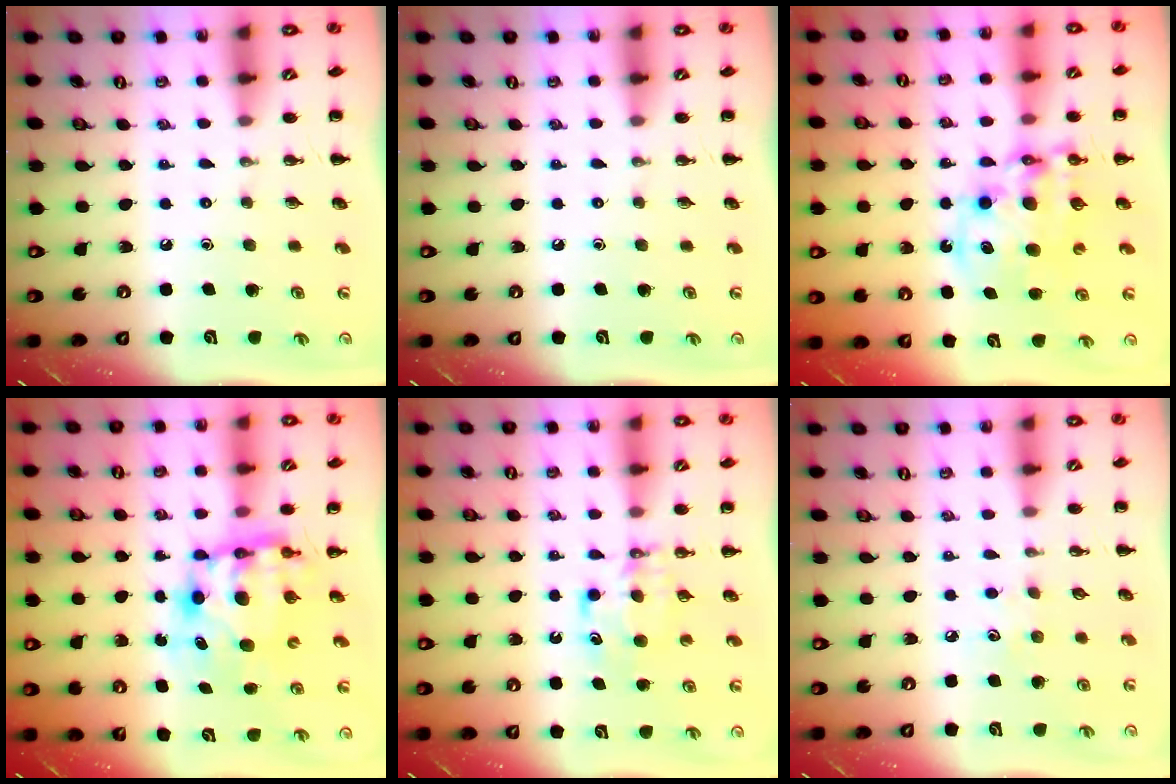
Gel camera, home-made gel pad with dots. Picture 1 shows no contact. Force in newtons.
{"total": 0.0}
{"total": 12.1, "press": 11.8, "slide": 2.8}
{"total": 8.4, "press": 8.1, "slide": 2.0}
{"total": 6.1, "press": 6.0, "slide": 1.0}
{"total": 3.7, "press": 3.5, "slide": 0.9}